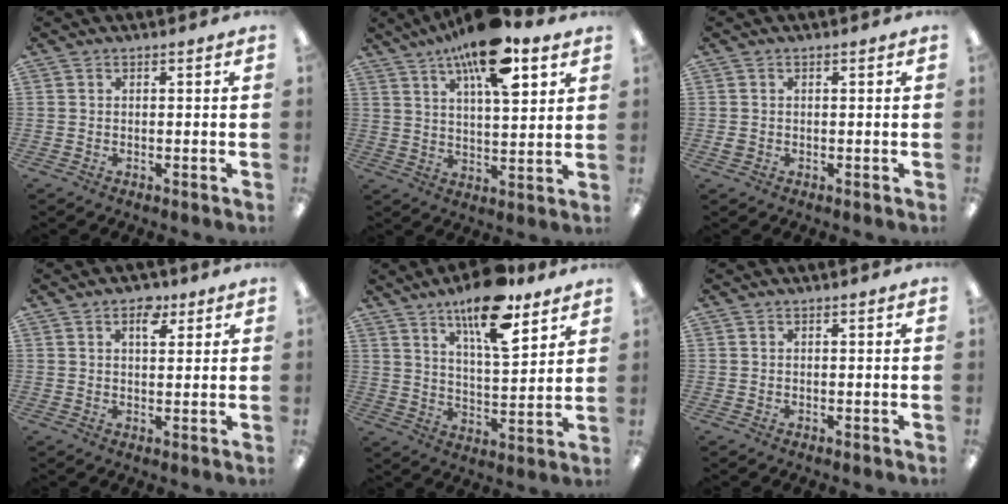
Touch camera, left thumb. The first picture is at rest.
{"total": 16.4, "force": [10.0, 5.9, 11.6], "torque": [-0.186, -0.040, 0.163]}
{"total": 1.2, "force": [0.1, 1.0, 0.6], "torque": [-0.012, 0.005, 0.000]}
{"total": 5.5, "force": [2.9, 2.8, 3.6], "torque": [-0.039, -0.009, 0.044]}
{"total": 15.5, "force": [10.9, 4.8, 9.9], "torque": [-0.153, -0.059, 0.179]}
{"total": 0.0}